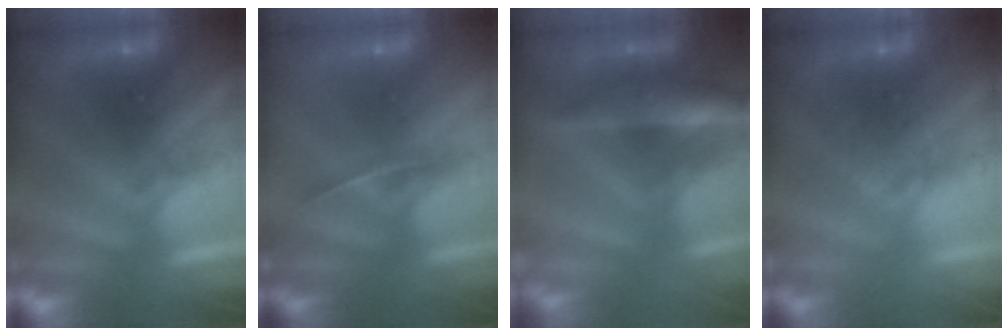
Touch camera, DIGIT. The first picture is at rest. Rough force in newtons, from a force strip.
{"total": 1.4}
{"total": 7.8}
{"total": 2.0}